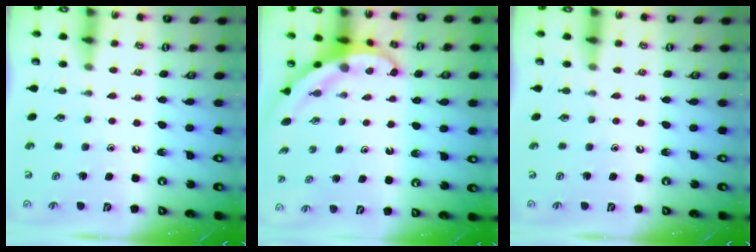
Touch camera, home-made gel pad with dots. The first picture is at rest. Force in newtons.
{"total": 4.7, "press": 4.7, "slide": 0.6}
{"total": 0.0}